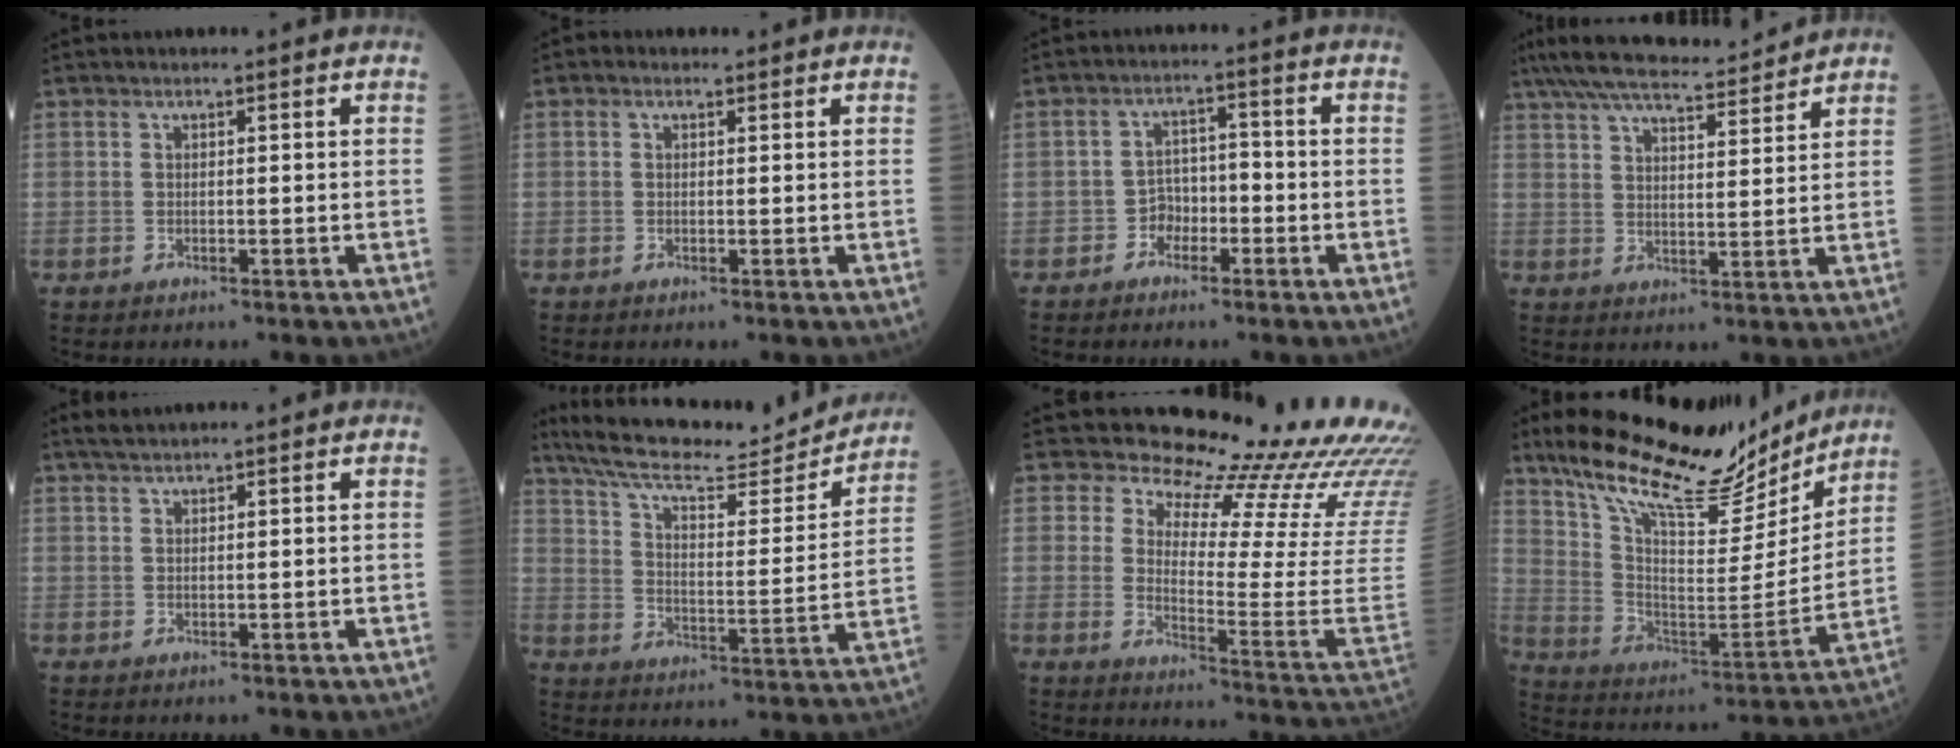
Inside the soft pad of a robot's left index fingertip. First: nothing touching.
{"total": 1.0, "force": [0.5, 0.8, 0.4], "torque": [-0.011, 0.006, 0.004]}
{"total": 3.3, "force": [-2.0, 2.2, 1.4], "torque": [-0.017, 0.006, -0.042]}
{"total": 14.4, "force": [13.1, 1.4, 5.9], "torque": [-0.109, 0.018, 0.205]}
{"total": 3.2, "force": [2.8, 0.4, 1.5], "torque": [-0.025, 0.021, 0.051]}
{"total": 21.6, "force": [19.6, 4.0, 8.1], "torque": [-0.130, -0.012, 0.277]}
{"total": 20.2, "force": [19.1, 0.7, 6.4], "torque": [-0.104, -0.141, 0.221]}
{"total": 23.3, "force": [19.7, 5.8, 10.9], "torque": [-0.192, -0.015, 0.308]}